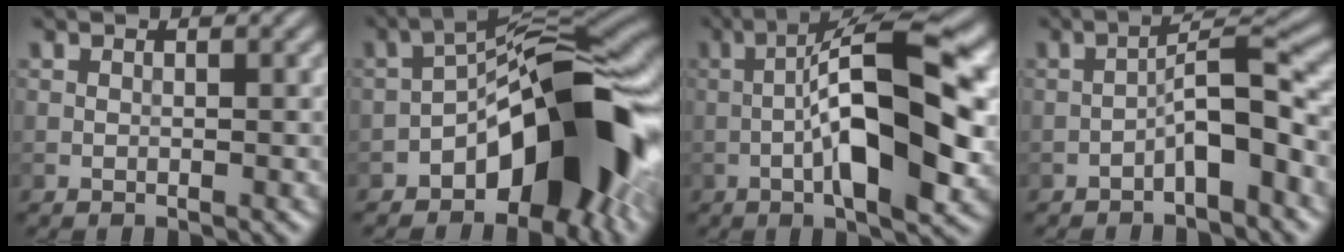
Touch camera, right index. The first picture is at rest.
{"total": 11.8, "force": [-5.1, 5.4, 9.1], "torque": [-0.113, 0.020, -0.099]}
{"total": 11.2, "force": [-1.4, 3.1, 10.7], "torque": [-0.174, 0.021, -0.030]}
{"total": 4.5, "force": [-2.2, 1.0, 3.8], "torque": [-0.063, 0.023, -0.039]}